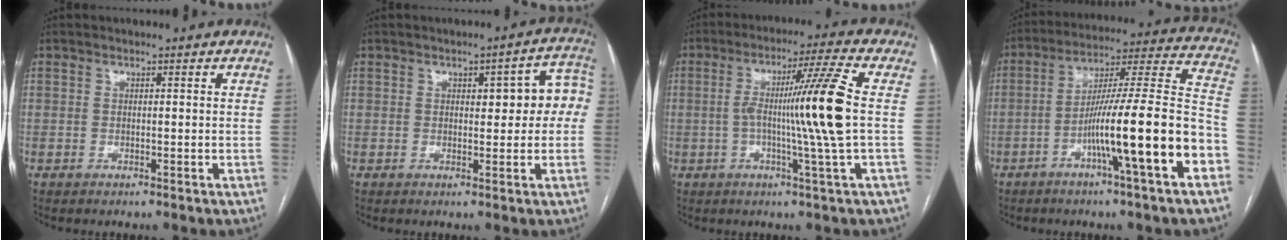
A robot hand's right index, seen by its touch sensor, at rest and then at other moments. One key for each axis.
{"total": 7.3, "fx": 1.2, "fy": 2.7, "fz": 6.7, "tx": -0.069, "ty": 0.033, "tz": 0.013}
{"total": 12.0, "fx": -0.2, "fy": -2.6, "fz": 11.7, "tx": -0.202, "ty": 0.002, "tz": 0.000}
{"total": 18.3, "fx": -6.9, "fy": -0.4, "fz": 16.9, "tx": -0.248, "ty": 0.012, "tz": -0.111}